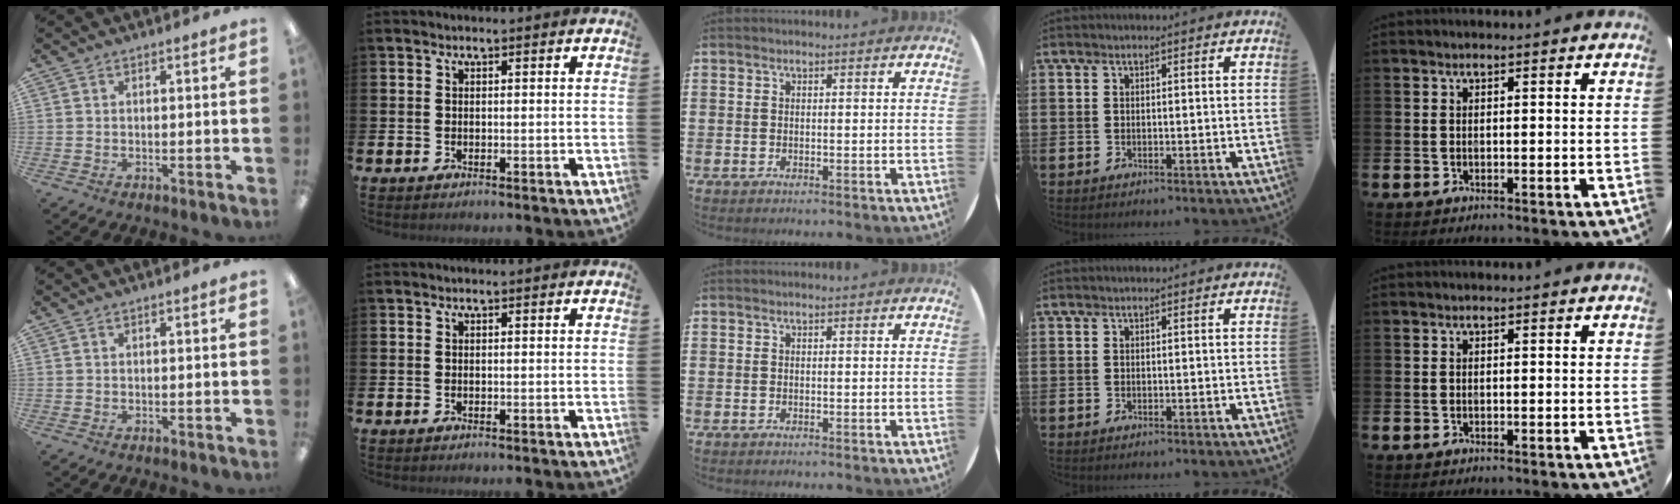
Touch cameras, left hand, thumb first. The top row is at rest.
{}